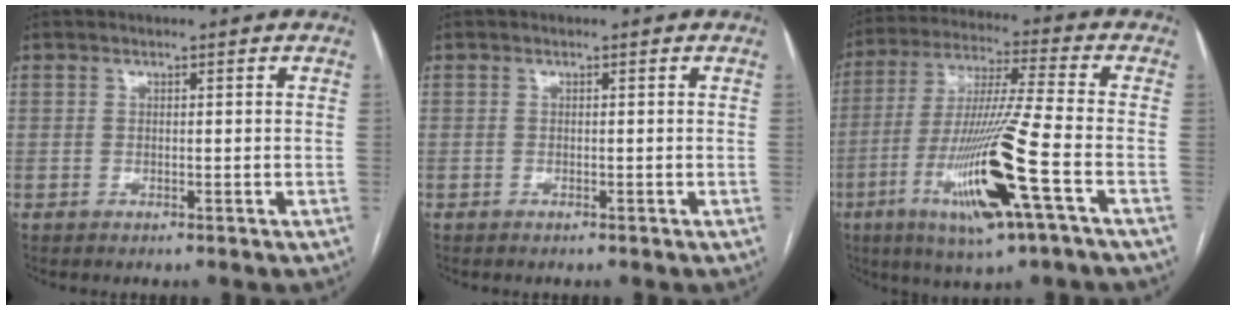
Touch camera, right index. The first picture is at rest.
{"total": 0.0}
{"total": 16.9, "force": [-6.2, -0.2, 15.7], "torque": [-0.320, -0.026, -0.115]}